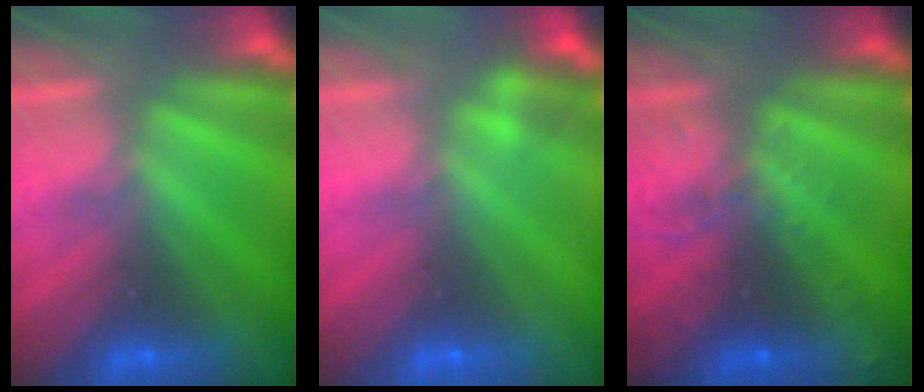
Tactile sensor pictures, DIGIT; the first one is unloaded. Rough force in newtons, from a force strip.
{"total": 2.2}
{"total": 2.9}